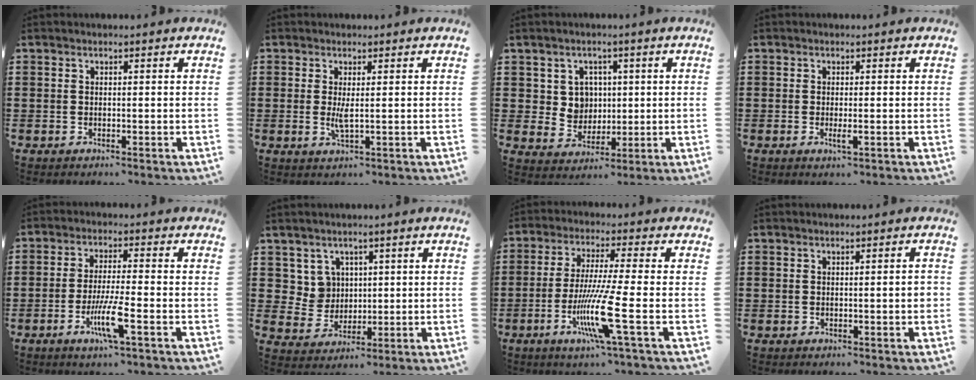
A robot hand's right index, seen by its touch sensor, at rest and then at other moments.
{"total": 2.6, "force": [0.2, 0.3, 2.5], "torque": [-0.047, -0.006, 0.003]}
{"total": 5.0, "force": [1.3, 4.6, 1.6], "torque": [-0.045, 0.011, 0.023]}
{"total": 1.7, "force": [-0.4, 0.2, 1.7], "torque": [-0.037, -0.007, -0.009]}
{"total": 7.1, "force": [-3.0, 0.6, 6.5], "torque": [-0.130, -0.018, -0.056]}
{"total": 5.1, "force": [1.9, 4.6, 1.3], "torque": [-0.040, 0.010, 0.036]}
{"total": 11.4, "force": [-3.7, 0.0, 10.8], "torque": [-0.219, -0.024, -0.073]}
{"total": 1.3, "force": [-0.1, 0.1, 1.3], "torque": [-0.019, -0.001, -0.003]}